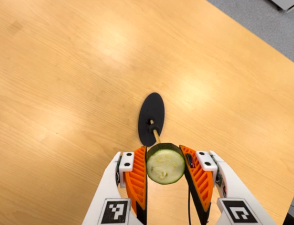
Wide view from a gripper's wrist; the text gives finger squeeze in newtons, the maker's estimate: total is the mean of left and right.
{"total": 9.4, "left": 8.6, "right": 10.3}